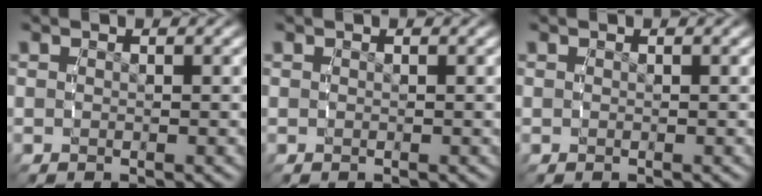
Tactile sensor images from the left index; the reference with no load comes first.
{"total": 0.0}
{"total": 0.0}